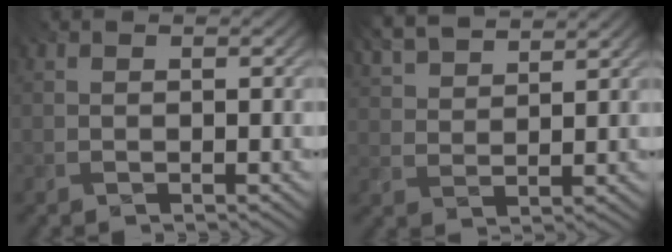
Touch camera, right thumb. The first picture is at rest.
{"total": 7.0, "force": [5.8, 1.9, 3.5], "torque": [-0.082, 0.001, 0.104]}